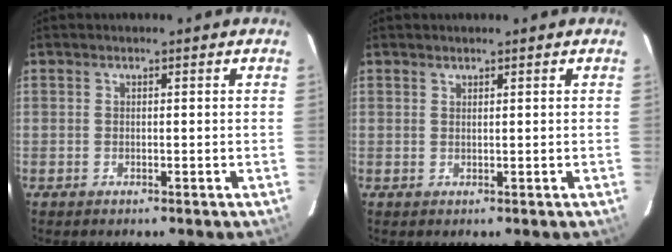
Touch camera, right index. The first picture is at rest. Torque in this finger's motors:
{"motor_torque": [0.05, 0.09, -0.04, 0.00]}